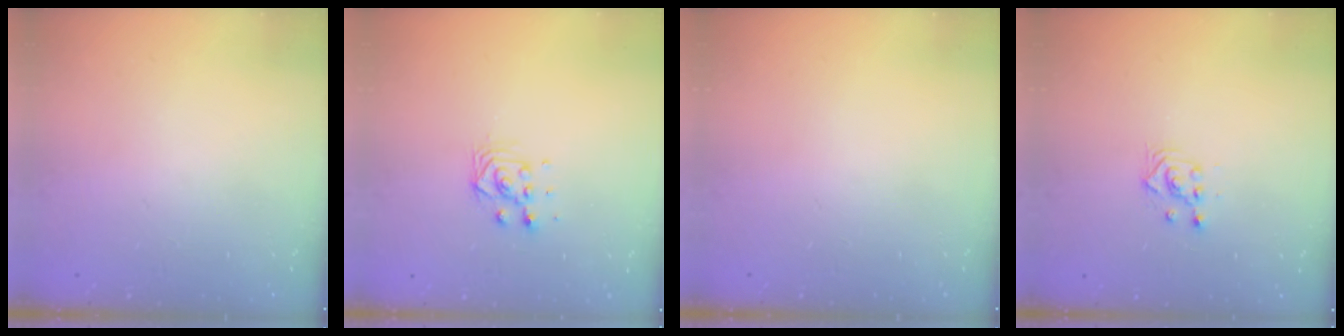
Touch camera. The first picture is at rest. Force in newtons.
{"total": 7.3, "press": 7.3, "slide": 0.4}
{"total": 0.0}
{"total": 2.3, "press": 2.3, "slide": 0.2}